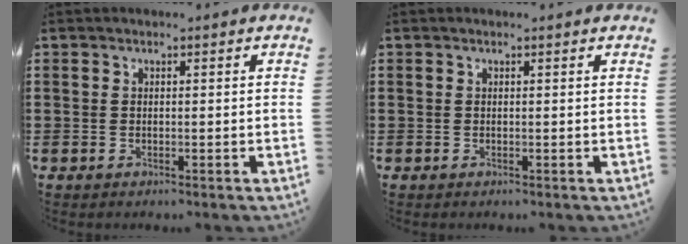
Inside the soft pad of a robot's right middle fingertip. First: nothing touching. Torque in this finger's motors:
{"motor_torque": [0.00, 0.00, 0.00, 0.00]}